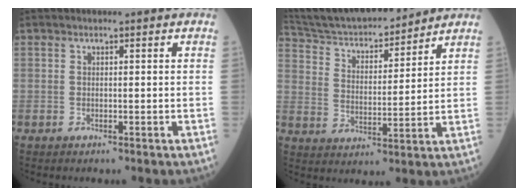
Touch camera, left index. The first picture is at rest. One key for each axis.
{"total": 16.7, "fx": 15.4, "fy": 3.1, "fz": 5.6, "tx": -0.095, "ty": 0.012, "tz": 0.253}